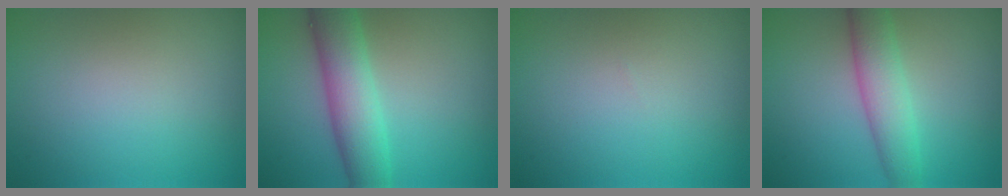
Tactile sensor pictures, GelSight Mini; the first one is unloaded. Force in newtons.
{"total": 6.1, "press": 6.1, "slide": 0.3}
{"total": 0.0}
{"total": 4.1, "press": 4.1, "slide": 0.1}